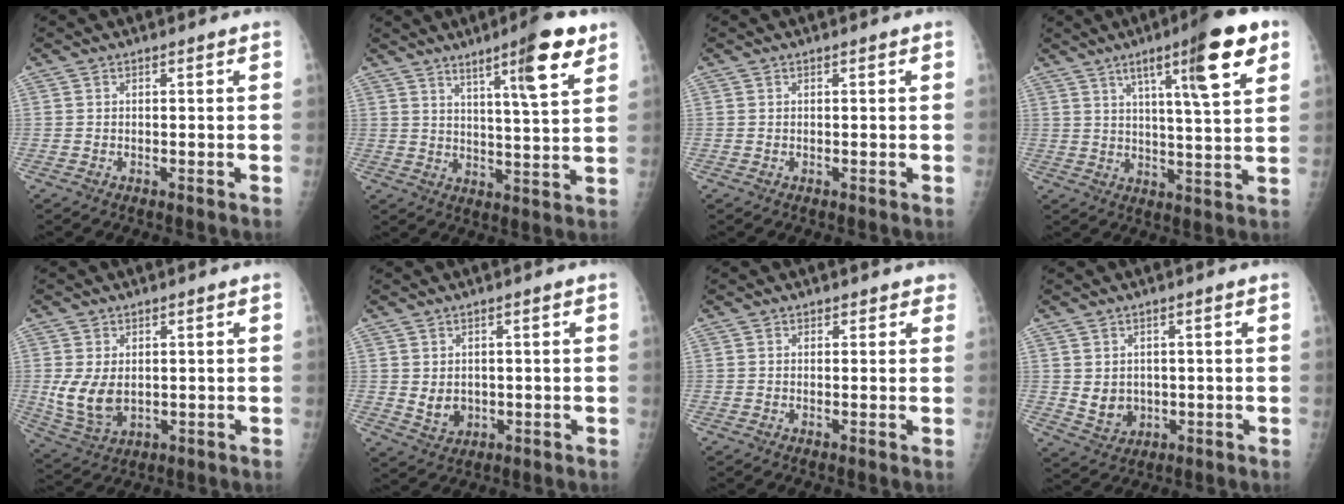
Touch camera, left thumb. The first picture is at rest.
{"total": 11.6, "force": [7.1, 1.3, 9.1], "torque": [-0.129, -0.039, 0.105]}
{"total": 0.0}
{"total": 15.0, "force": [7.4, 2.1, 12.9], "torque": [-0.186, -0.025, 0.109]}
{"total": 7.8, "force": [0.4, 5.1, 5.9], "torque": [-0.109, -0.013, 0.022]}
{"total": 4.0, "force": [0.2, 3.2, 2.4], "torque": [-0.026, -0.008, 0.017]}
{"total": 1.6, "force": [1.2, 1.0, 0.1], "torque": [0.023, -0.004, 0.008]}
{"total": 4.8, "force": [0.4, 4.1, 2.5], "torque": [-0.025, -0.009, 0.023]}